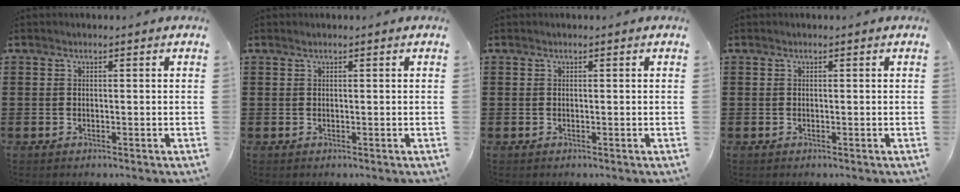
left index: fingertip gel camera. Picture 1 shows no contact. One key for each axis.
{"total": 0.0}
{"total": 0.0}
{"total": 0.0}